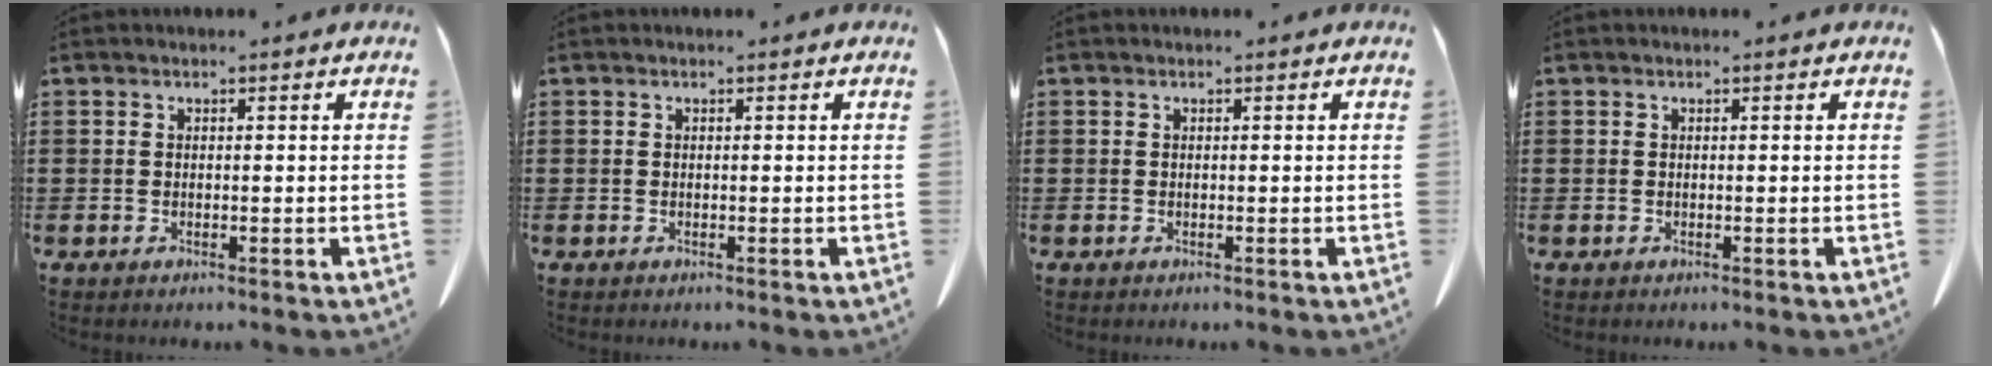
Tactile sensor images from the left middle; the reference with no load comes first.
{"total": 0.0}
{"total": 0.0}
{"total": 0.0}